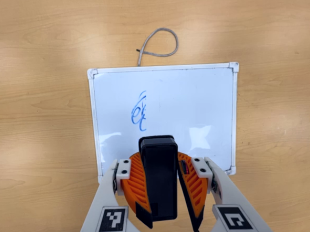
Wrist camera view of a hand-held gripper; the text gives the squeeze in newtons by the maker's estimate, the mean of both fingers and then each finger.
{"total": 11.4, "left": 11.1, "right": 11.7}